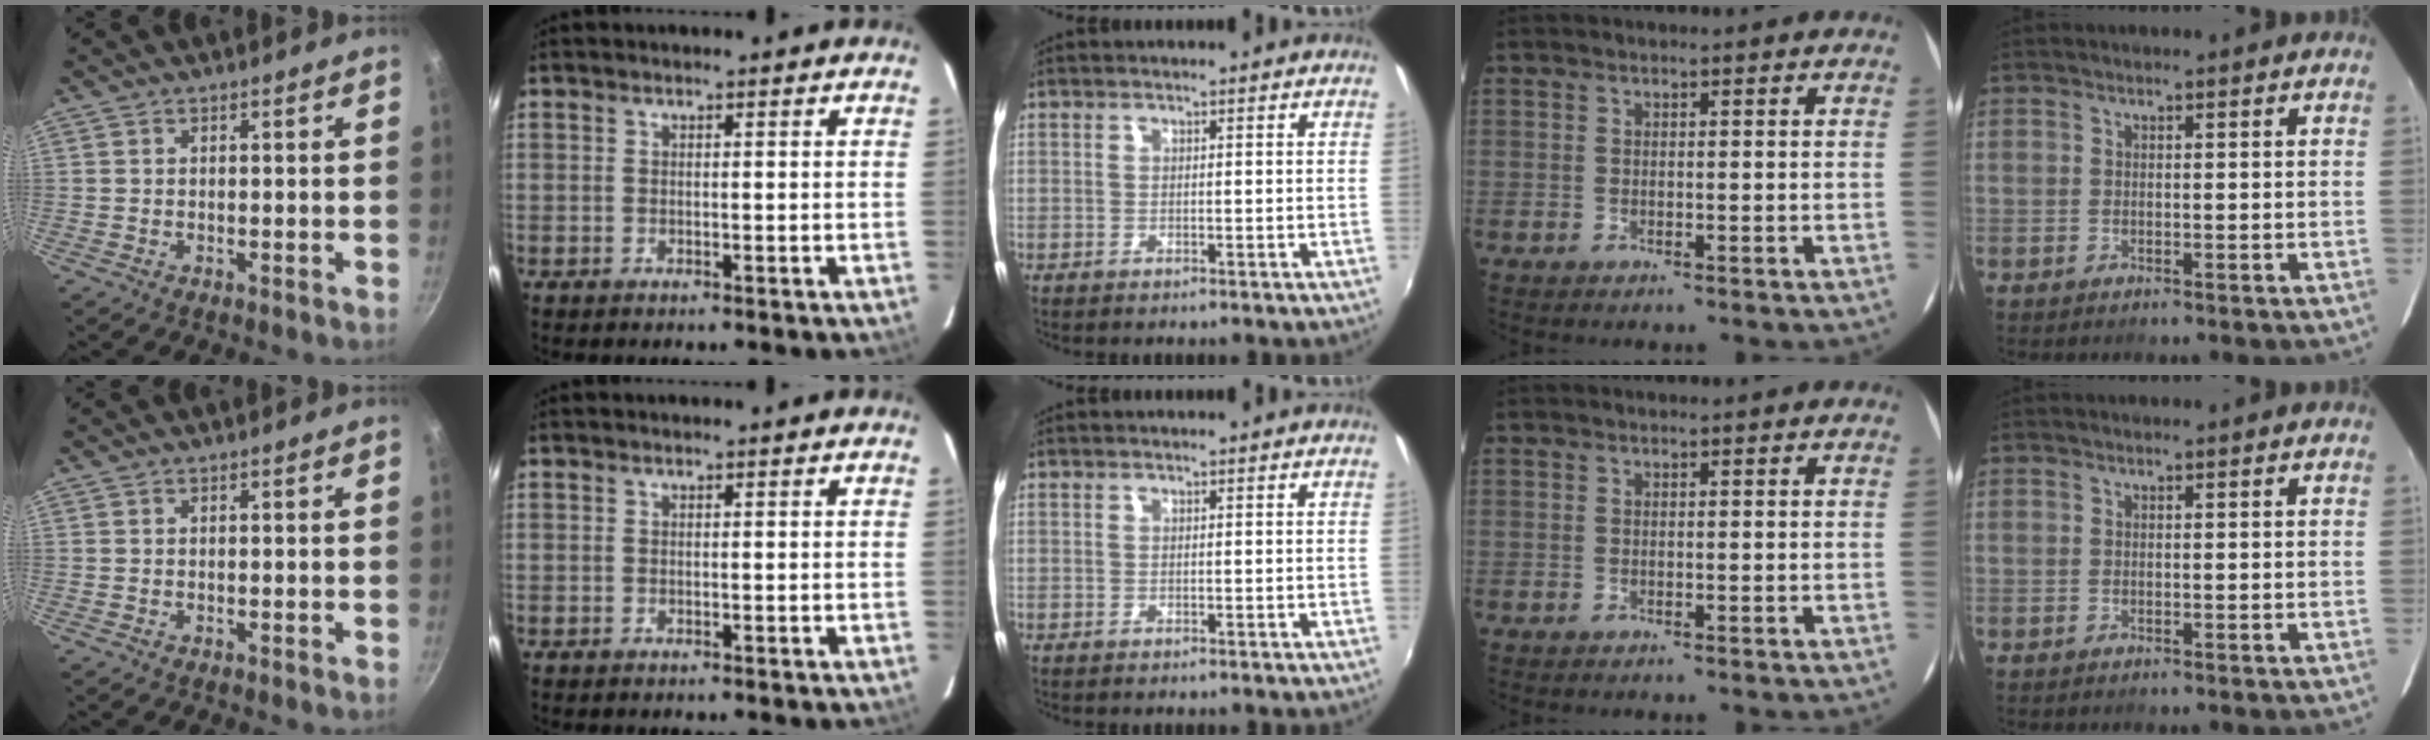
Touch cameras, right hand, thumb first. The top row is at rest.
{}